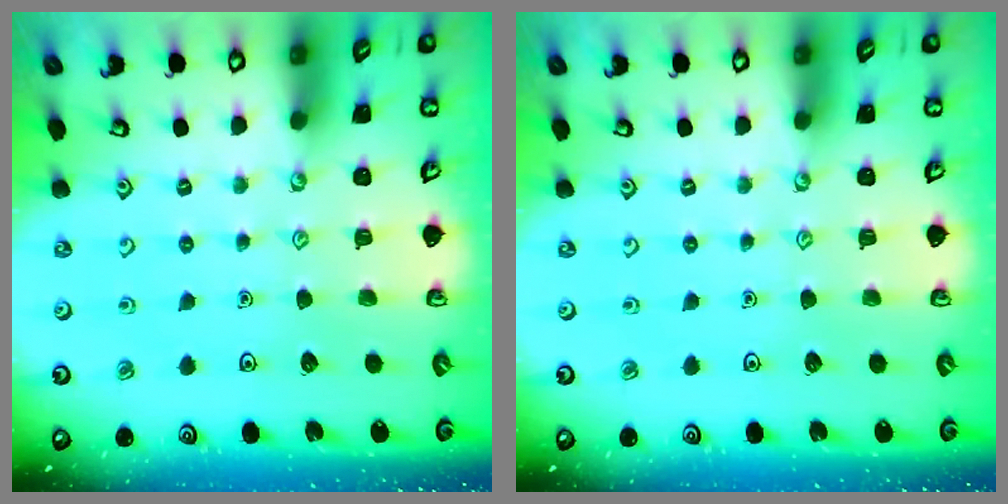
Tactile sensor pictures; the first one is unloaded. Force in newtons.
{"total": 0.0}